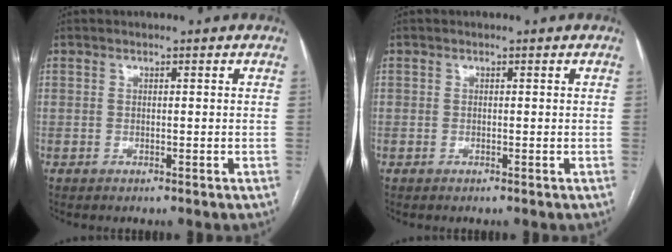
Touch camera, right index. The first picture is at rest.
{"total": 0.0}